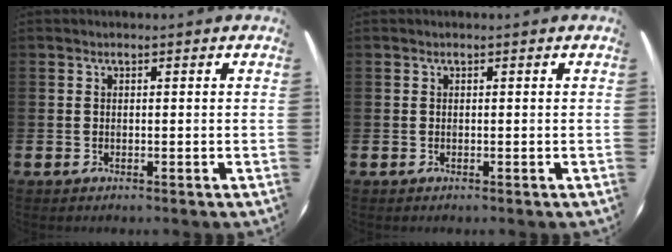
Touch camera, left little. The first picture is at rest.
{"total": 0.0}